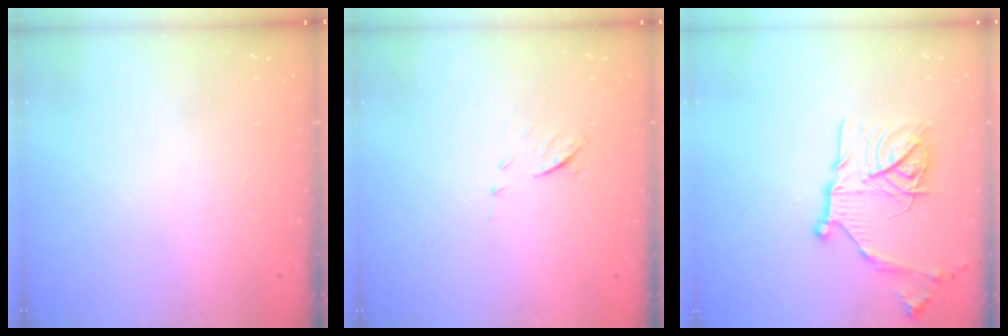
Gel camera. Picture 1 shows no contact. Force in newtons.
{"total": 6.3, "press": 6.2, "slide": 0.6}
{"total": 19.5, "press": 19.4, "slide": 1.7}